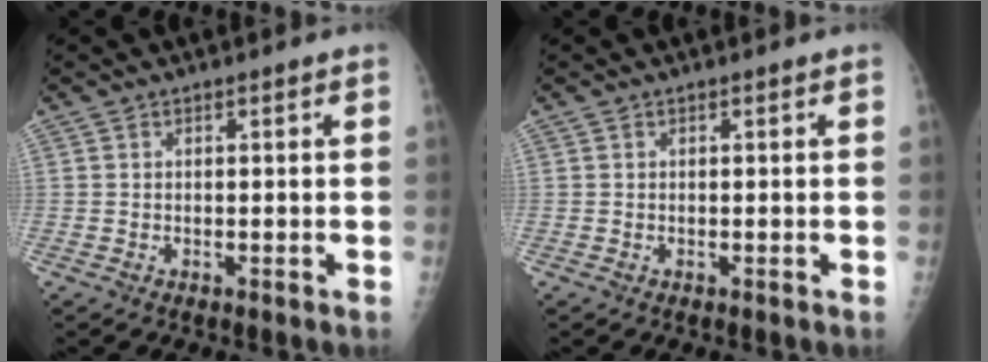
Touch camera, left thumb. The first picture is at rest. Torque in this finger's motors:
{"motor_torque": [0.00, 0.00, -0.01, -0.01, 0.00]}